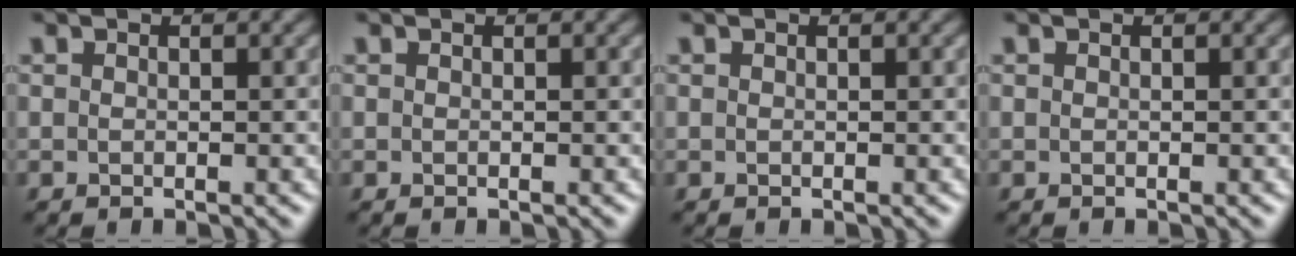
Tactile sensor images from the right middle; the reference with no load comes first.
{"total": 0.0}
{"total": 0.0}
{"total": 0.0}